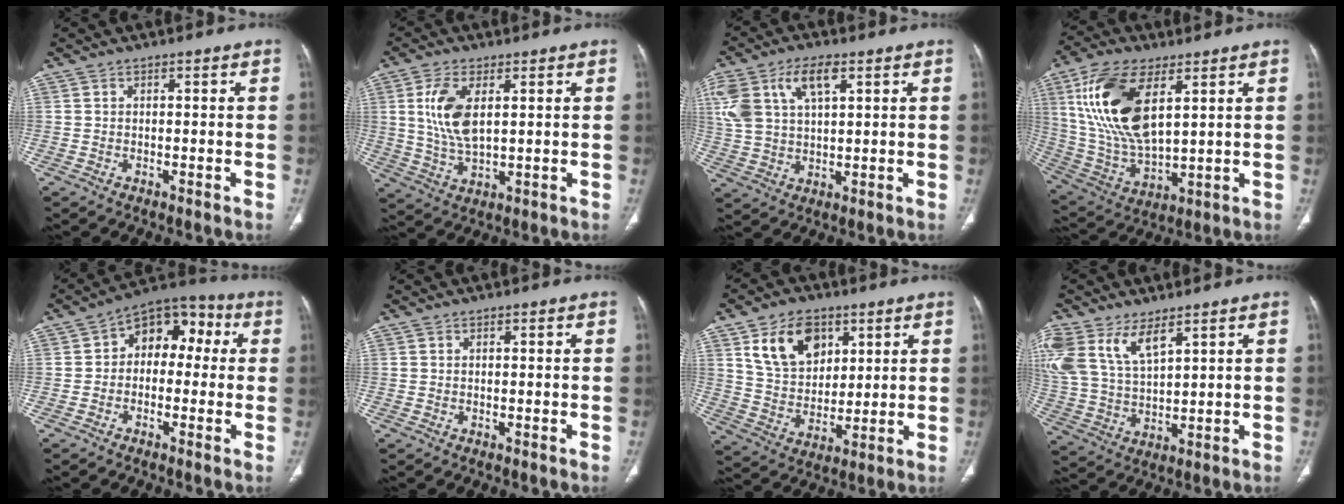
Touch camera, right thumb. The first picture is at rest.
{"total": 9.4, "force": [2.4, 4.5, 7.9], "torque": [-0.165, -0.010, 0.053]}
{"total": 13.2, "force": [5.5, 6.9, 9.9], "torque": [-0.206, 0.010, 0.109]}
{"total": 19.0, "force": [6.9, 9.1, 15.3], "torque": [-0.300, -0.020, 0.141]}
{"total": 10.6, "force": [1.1, 7.4, 7.6], "torque": [-0.060, 0.040, 0.000]}
{"total": 0.0}
{"total": 13.3, "force": [6.2, 9.1, 7.5], "torque": [-0.094, -0.025, 0.122]}
{"total": 13.1, "force": [7.3, 6.3, 8.8], "torque": [-0.188, -0.013, 0.158]}